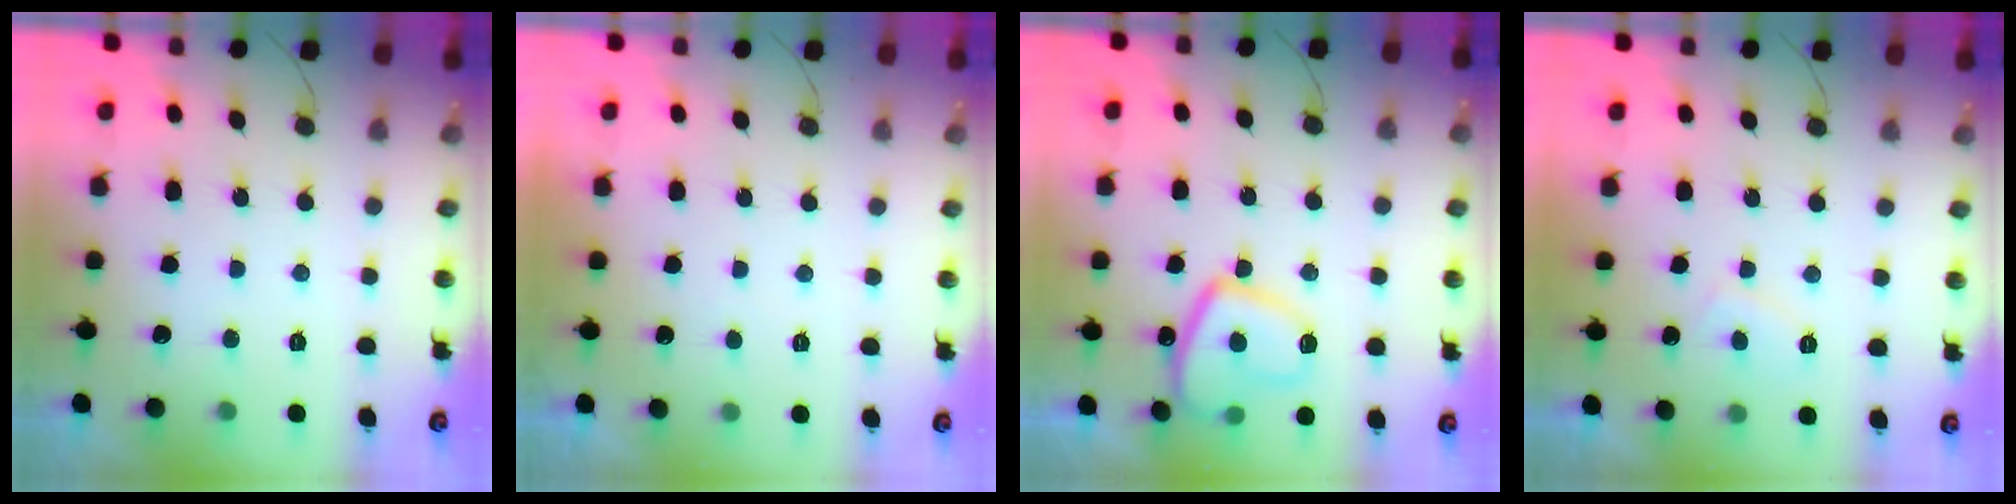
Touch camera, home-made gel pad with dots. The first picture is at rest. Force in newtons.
{"total": 1.2, "press": 1.1, "slide": 0.4}
{"total": 12.4, "press": 12.3, "slide": 1.2}
{"total": 2.9, "press": 2.8, "slide": 0.7}